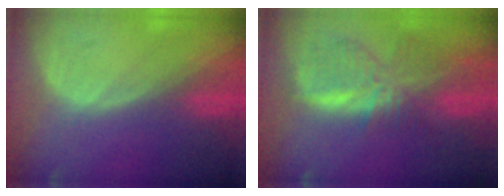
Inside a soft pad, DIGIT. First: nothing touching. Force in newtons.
{"total": 8.7, "press": 7.5, "slide": 4.3}